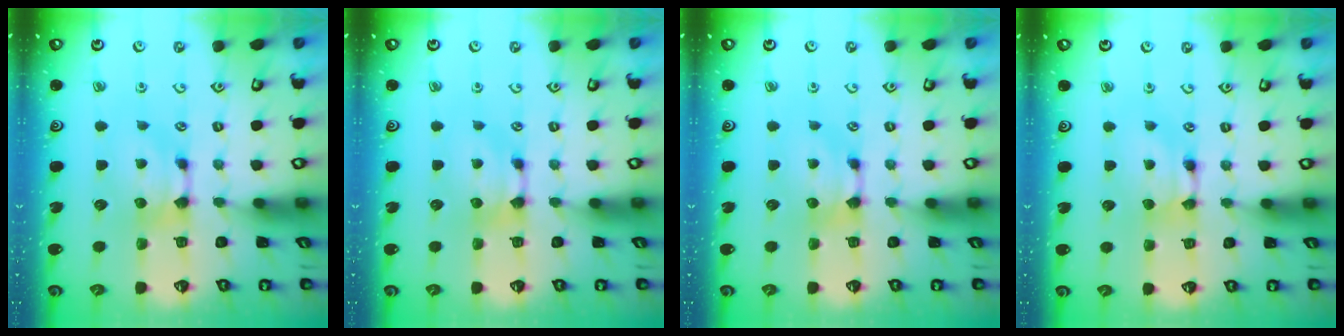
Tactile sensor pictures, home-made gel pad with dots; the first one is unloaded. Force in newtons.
{"total": 0.0}
{"total": 0.0}
{"total": 1.6, "press": 1.6, "slide": 0.2}